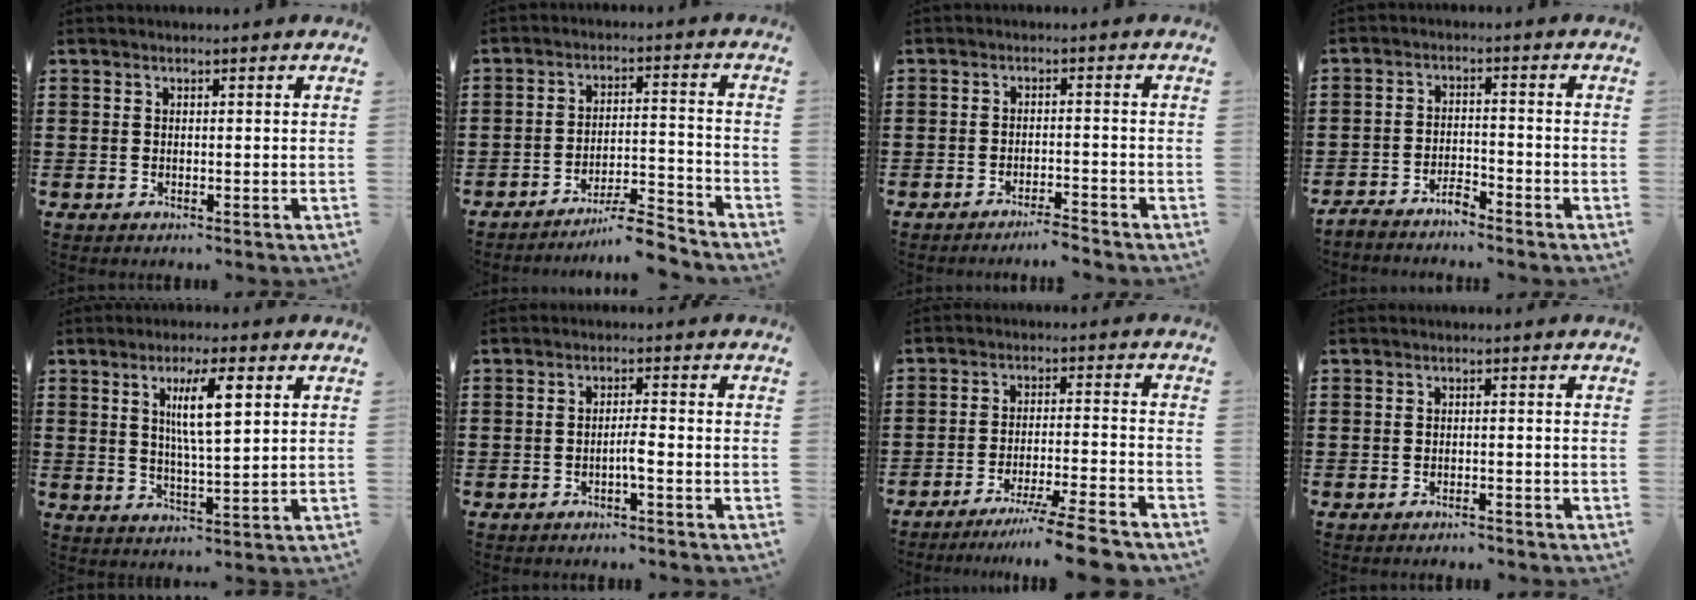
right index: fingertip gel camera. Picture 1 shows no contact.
{"total": 6.9, "force": [-6.4, 0.3, 2.7], "torque": [-0.038, 0.007, -0.120]}
{"total": 2.6, "force": [-2.5, -0.2, 0.7], "torque": [-0.014, -0.001, -0.052]}
{"total": 3.2, "force": [-3.2, 0.3, 0.4], "torque": [-0.015, 0.005, -0.066]}
{"total": 7.1, "force": [2.4, 1.4, 6.5], "torque": [-0.125, 0.004, 0.035]}
{"total": 2.3, "force": [-1.1, 0.1, 2.0], "torque": [-0.037, 0.001, -0.020]}
{"total": 7.4, "force": [-6.4, -0.8, 3.7], "torque": [-0.059, -0.010, -0.121]}
{"total": 1.1, "force": [-1.0, 0.0, 0.2], "torque": [-0.008, 0.000, -0.021]}